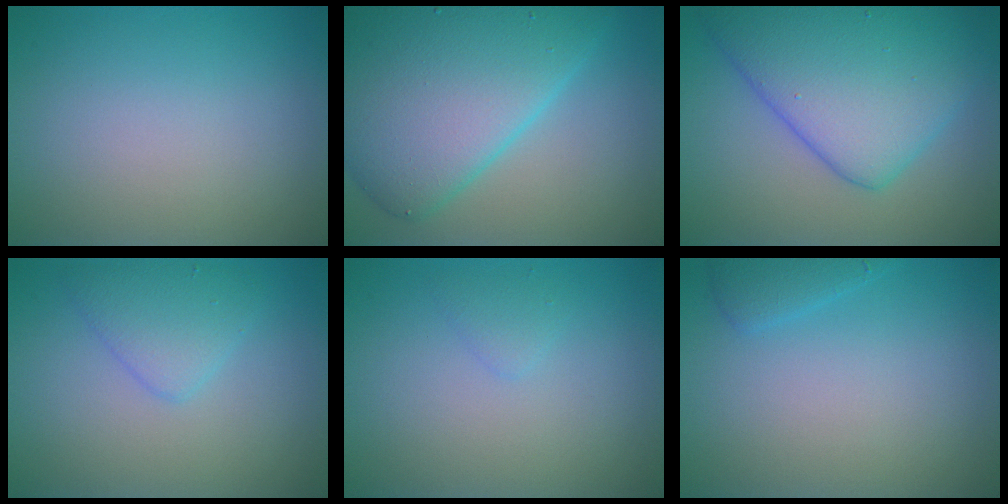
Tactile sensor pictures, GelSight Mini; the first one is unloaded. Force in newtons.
{"total": 11.4, "press": 11.3, "slide": 0.2}
{"total": 9.5, "press": 9.5, "slide": 0.2}
{"total": 2.6, "press": 2.6, "slide": 0.1}
{"total": 0.9, "press": 0.9, "slide": 0.0}
{"total": 1.4, "press": 1.4, "slide": 0.1}